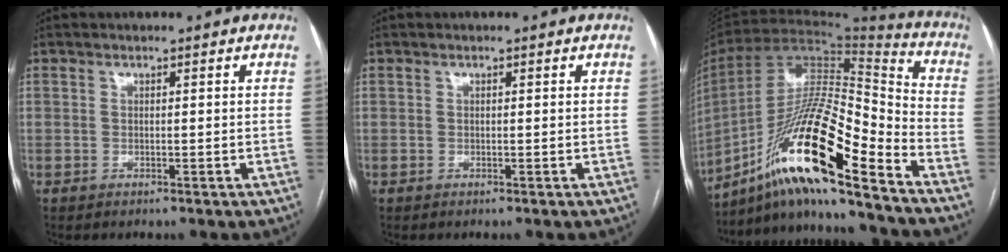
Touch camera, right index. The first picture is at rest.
{"total": 0.0}
{"total": 21.8, "force": [-13.9, 2.1, 16.7], "torque": [-0.318, -0.002, -0.251]}